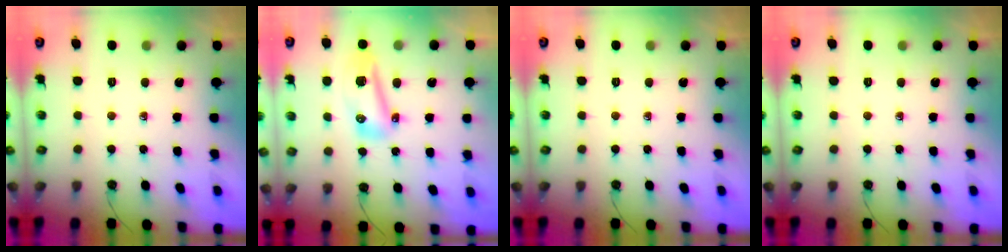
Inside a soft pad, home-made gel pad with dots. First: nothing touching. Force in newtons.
{"total": 11.0, "press": 10.6, "slide": 2.8}
{"total": 0.0}
{"total": 0.0}